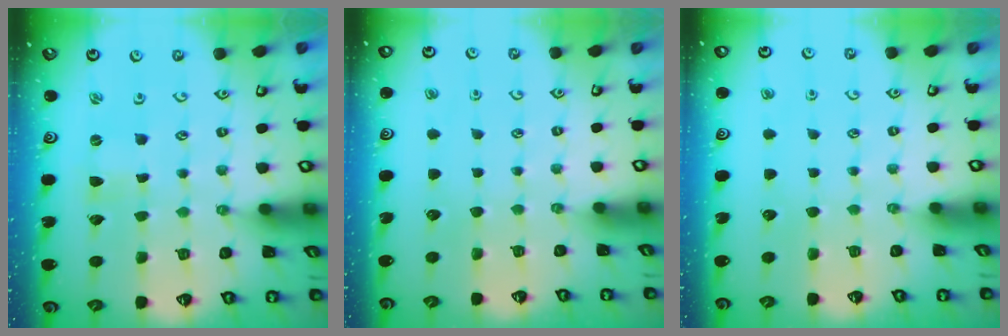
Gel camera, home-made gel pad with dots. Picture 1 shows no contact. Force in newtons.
{"total": 0.0}
{"total": 0.0}